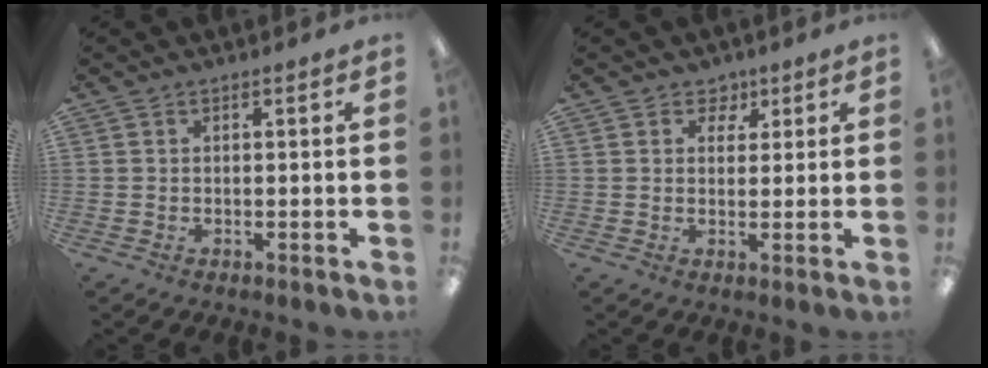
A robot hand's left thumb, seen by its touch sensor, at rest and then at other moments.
{"total": 3.8, "force": [2.3, 2.9, 0.7], "torque": [0.008, -0.010, 0.035]}